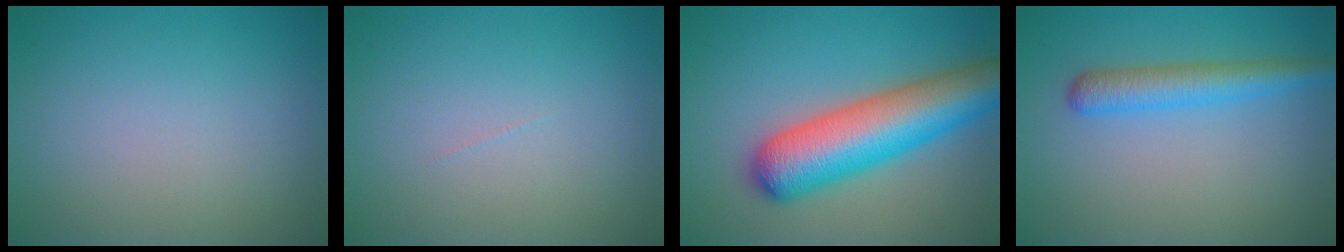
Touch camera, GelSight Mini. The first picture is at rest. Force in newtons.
{"total": 0.0}
{"total": 9.6, "press": 9.6, "slide": 0.4}
{"total": 3.4, "press": 3.4, "slide": 0.2}